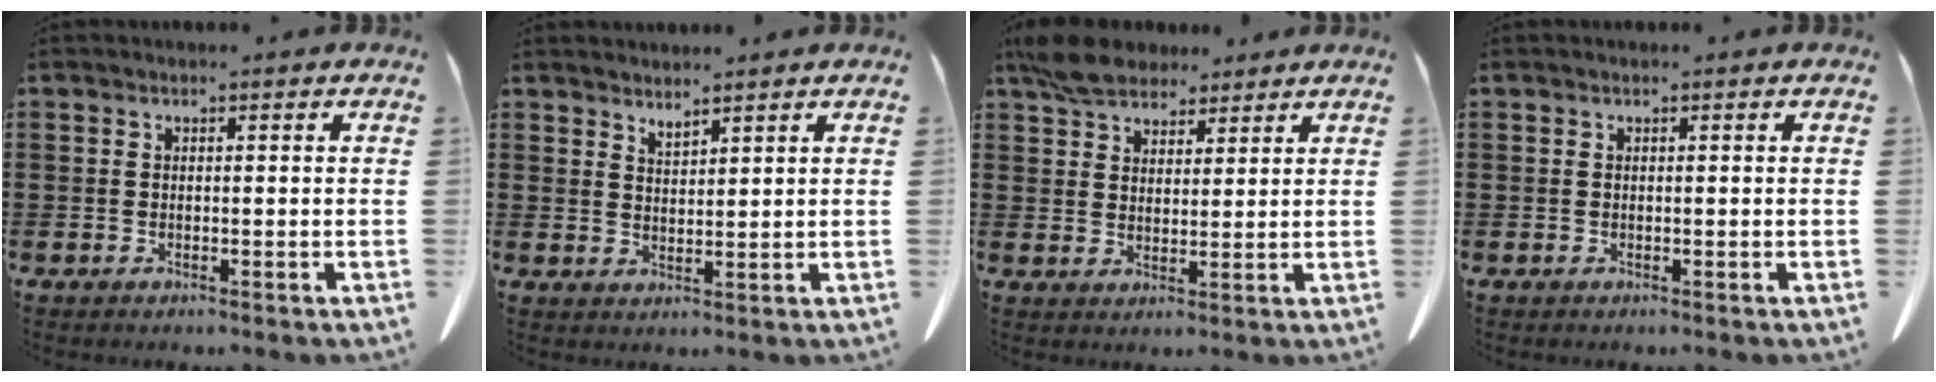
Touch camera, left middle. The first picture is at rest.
{"total": 2.2, "force": [2.2, -0.1, 0.0], "torque": [-0.006, -0.006, 0.044]}
{"total": 6.6, "force": [5.5, 2.8, 2.2], "torque": [-0.052, -0.005, 0.104]}
{"total": 0.0}